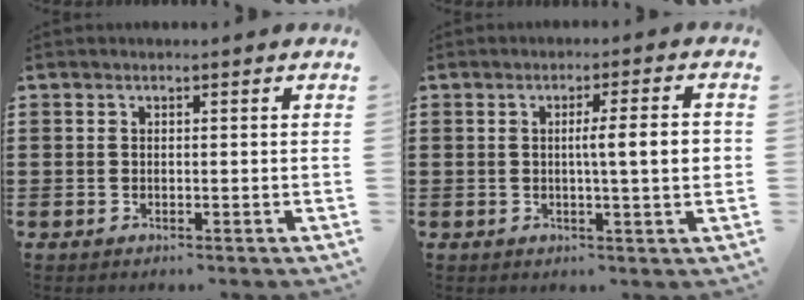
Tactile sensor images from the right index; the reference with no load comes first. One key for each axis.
{"total": 5.8, "fx": 0.3, "fy": 0.3, "fz": 5.8, "tx": -0.095, "ty": -0.005, "tz": -0.002}